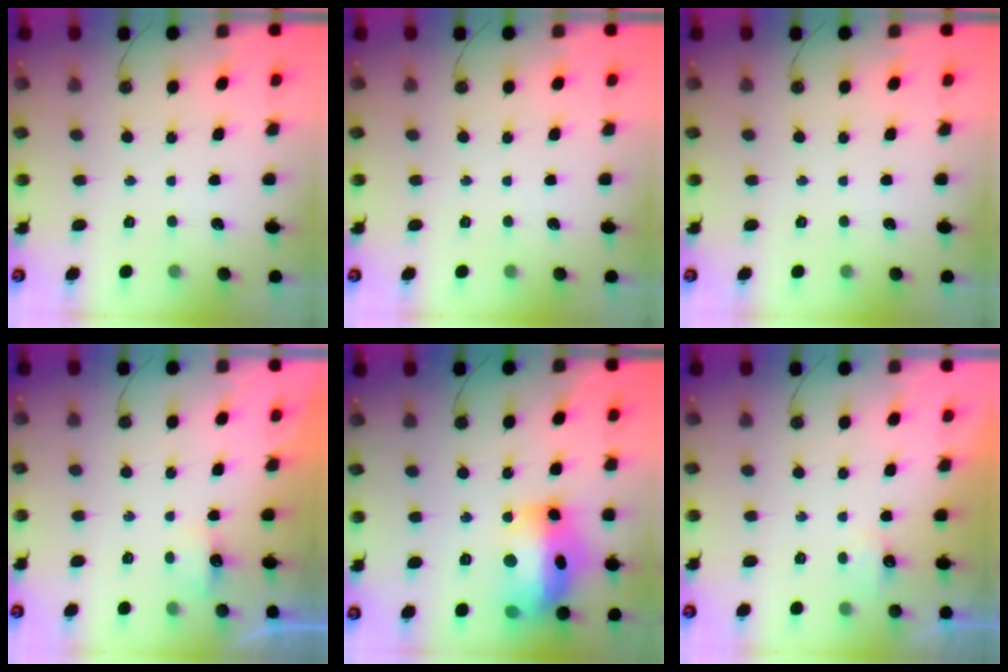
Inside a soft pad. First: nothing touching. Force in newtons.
{"total": 0.0}
{"total": 0.0}
{"total": 2.9, "press": 2.9, "slide": 0.3}
{"total": 19.9, "press": 19.8, "slide": 1.6}
{"total": 3.7, "press": 3.7, "slide": 0.6}